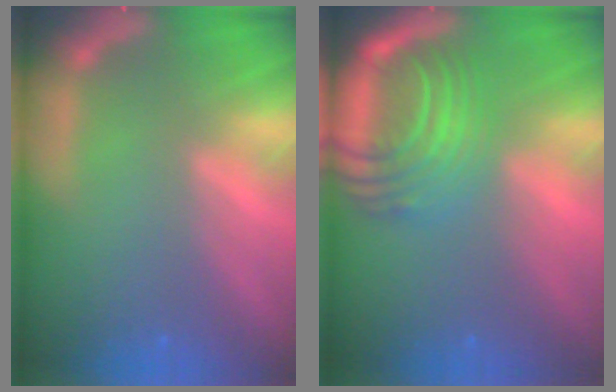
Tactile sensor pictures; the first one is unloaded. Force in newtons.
{"total": 9.0}